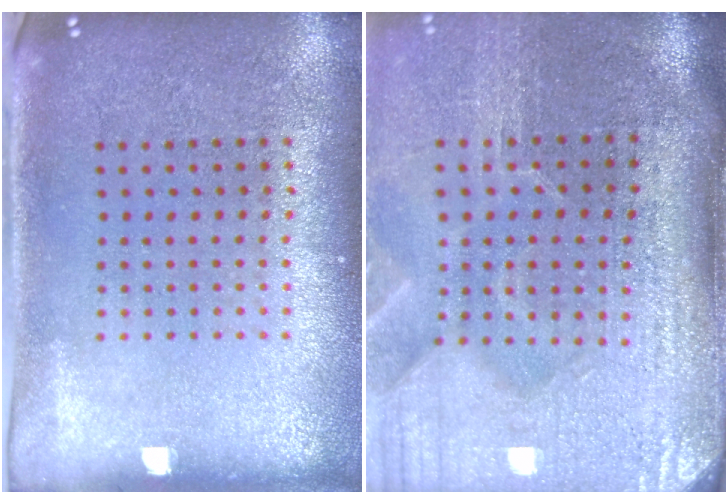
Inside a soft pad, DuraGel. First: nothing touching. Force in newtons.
{"total": 4.9, "press": 4.1, "slide": 2.6}